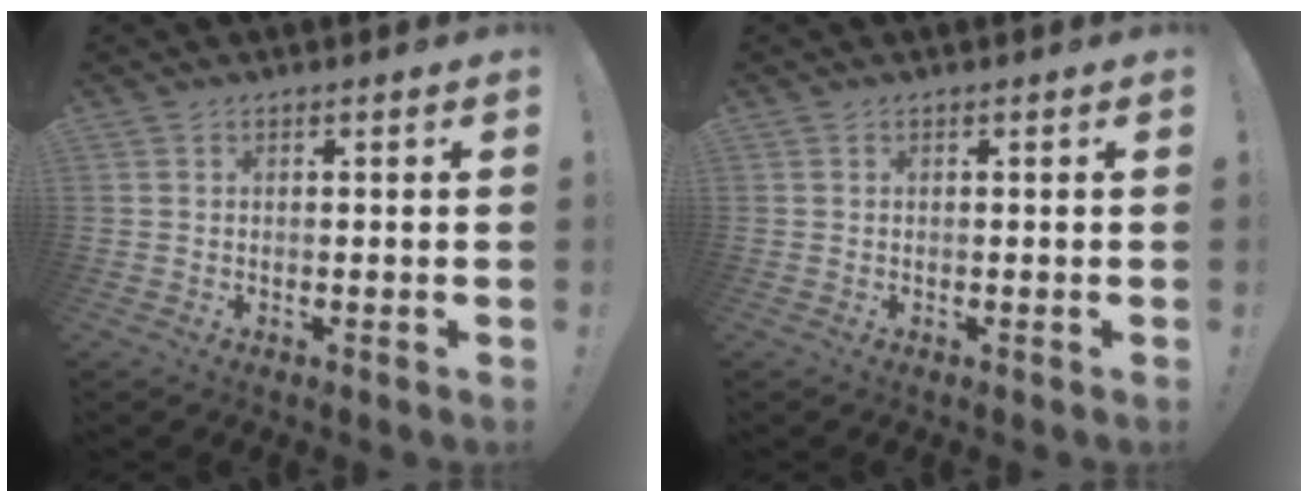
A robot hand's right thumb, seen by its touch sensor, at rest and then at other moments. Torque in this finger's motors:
{"motor_torque": [-0.11, 0.03, 0.18, -0.08, 0.07]}